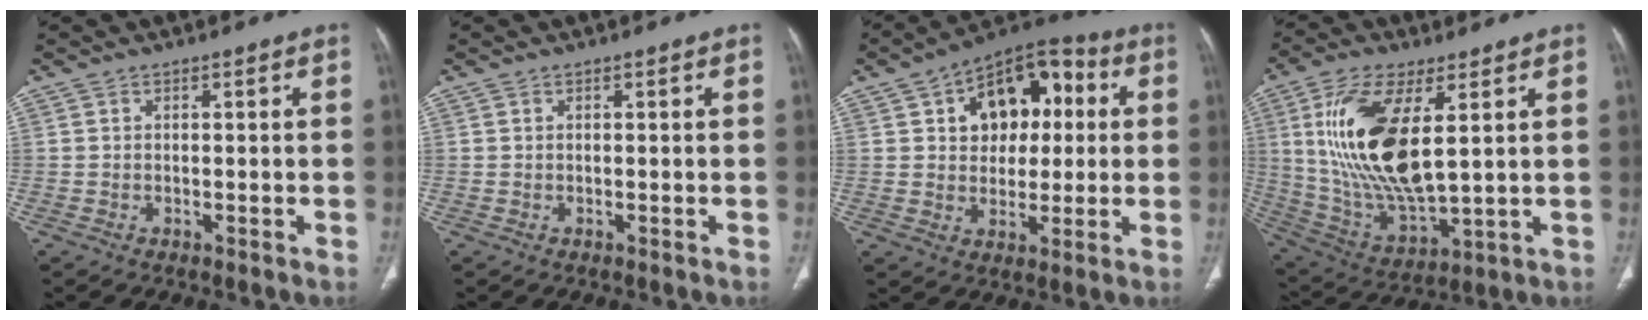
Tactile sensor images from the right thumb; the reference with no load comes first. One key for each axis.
{"total": 0.0}
{"total": 15.8, "fx": 3.8, "fy": 10.5, "fz": 11.2, "tx": -0.112, "ty": 0.021, "tz": 0.052}
{"total": 19.9, "fx": 4.7, "fy": 8.4, "fz": 17.5, "tx": -0.346, "ty": -0.025, "tz": 0.097}